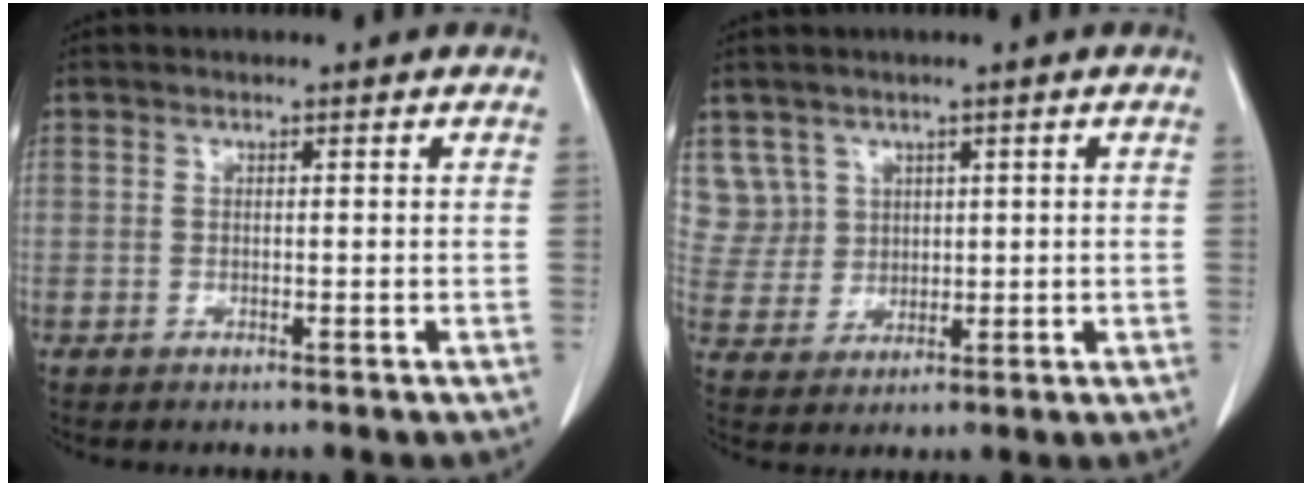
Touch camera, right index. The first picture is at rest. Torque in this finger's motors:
{"motor_torque": [-0.01, 0.13, 0.02, 0.04]}